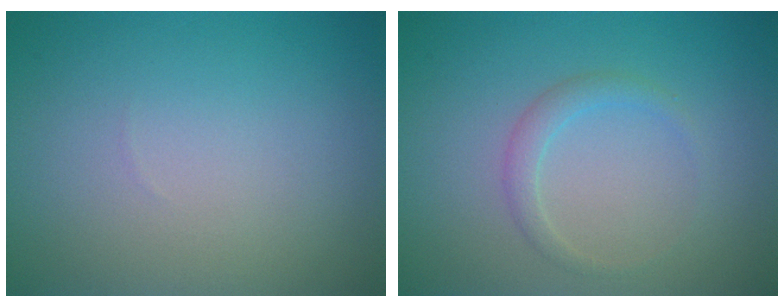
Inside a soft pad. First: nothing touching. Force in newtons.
{"total": 1.5, "press": 1.5, "slide": 0.2}